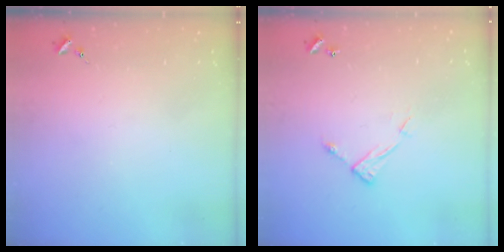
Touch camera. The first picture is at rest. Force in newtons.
{"total": 6.3, "press": 6.3, "slide": 0.4}